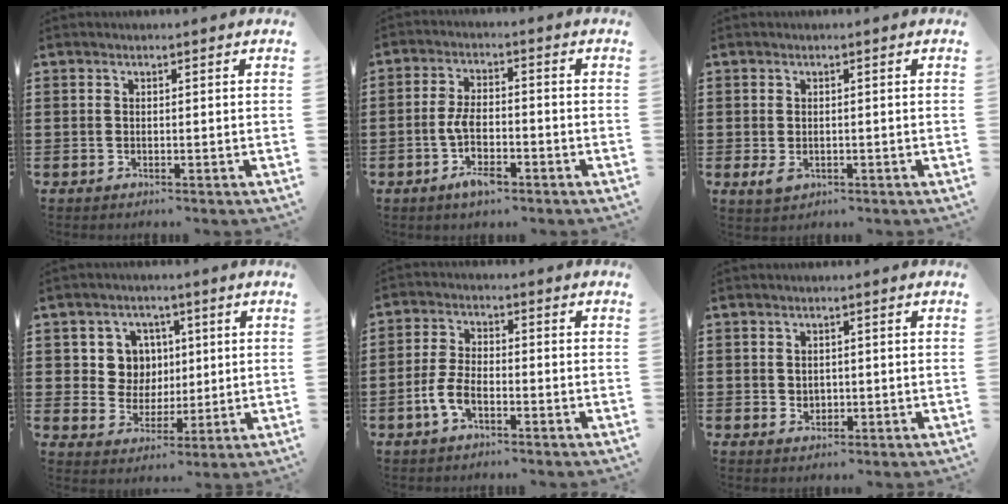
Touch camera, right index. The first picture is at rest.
{"total": 5.8, "force": [-2.3, 2.6, 4.7], "torque": [-0.100, 0.005, -0.046]}
{"total": 1.8, "force": [-0.5, 1.2, 1.3], "torque": [-0.032, -0.002, -0.012]}
{"total": 6.9, "force": [1.9, 6.3, 1.9], "torque": [-0.061, 0.018, 0.035]}
{"total": 4.9, "force": [-2.2, 2.2, 3.7], "torque": [-0.091, 0.000, -0.048]}
{"total": 1.4, "force": [0.4, 1.2, 0.6], "torque": [-0.014, 0.007, 0.007]}